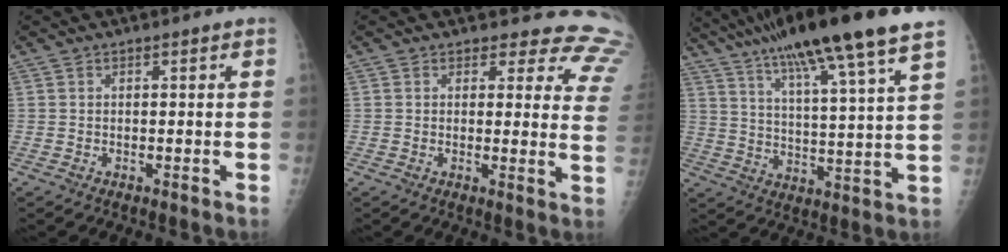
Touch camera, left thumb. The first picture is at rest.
{"total": 13.4, "force": [12.3, 4.7, 2.1], "torque": [0.033, -0.102, 0.095]}
{"total": 21.6, "force": [14.6, 1.9, 15.8], "torque": [-0.261, -0.025, 0.234]}